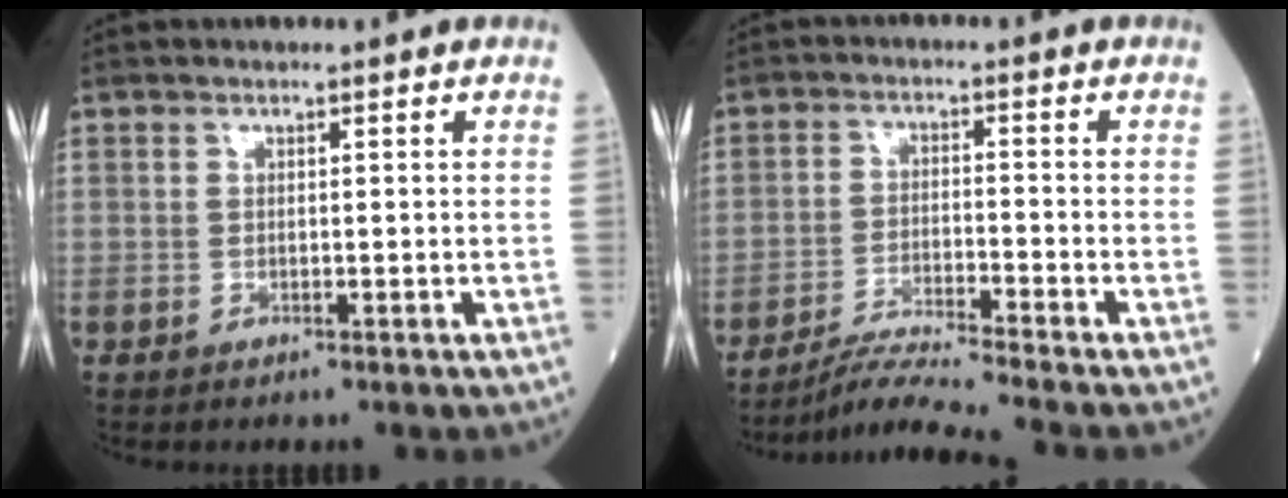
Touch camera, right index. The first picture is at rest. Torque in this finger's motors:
{"motor_torque": [-0.35, -0.47, 0.06, 0.00]}